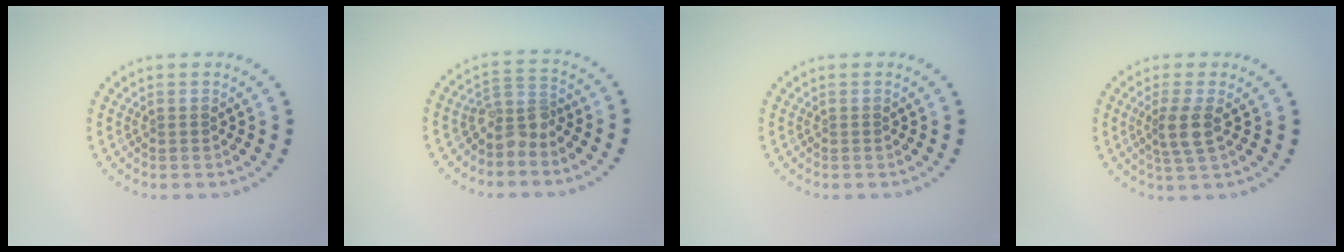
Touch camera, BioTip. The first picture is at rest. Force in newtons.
{"total": 2.6, "press": 1.9, "slide": 1.7}
{"total": 0.0}
{"total": 2.6, "press": 2.2, "slide": 1.5}